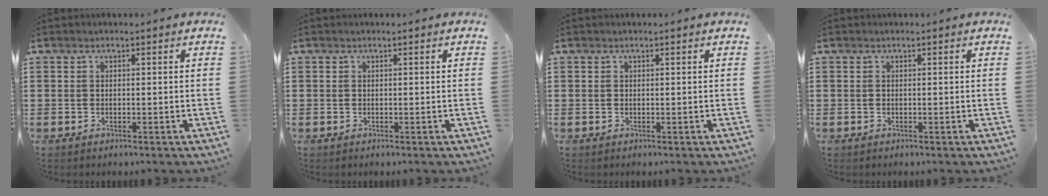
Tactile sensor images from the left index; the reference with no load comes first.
{"total": 0.0}
{"total": 0.0}
{"total": 0.0}